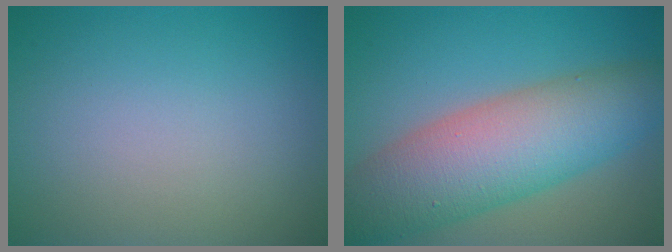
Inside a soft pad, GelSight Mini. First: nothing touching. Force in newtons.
{"total": 10.0, "press": 10.0, "slide": 0.3}